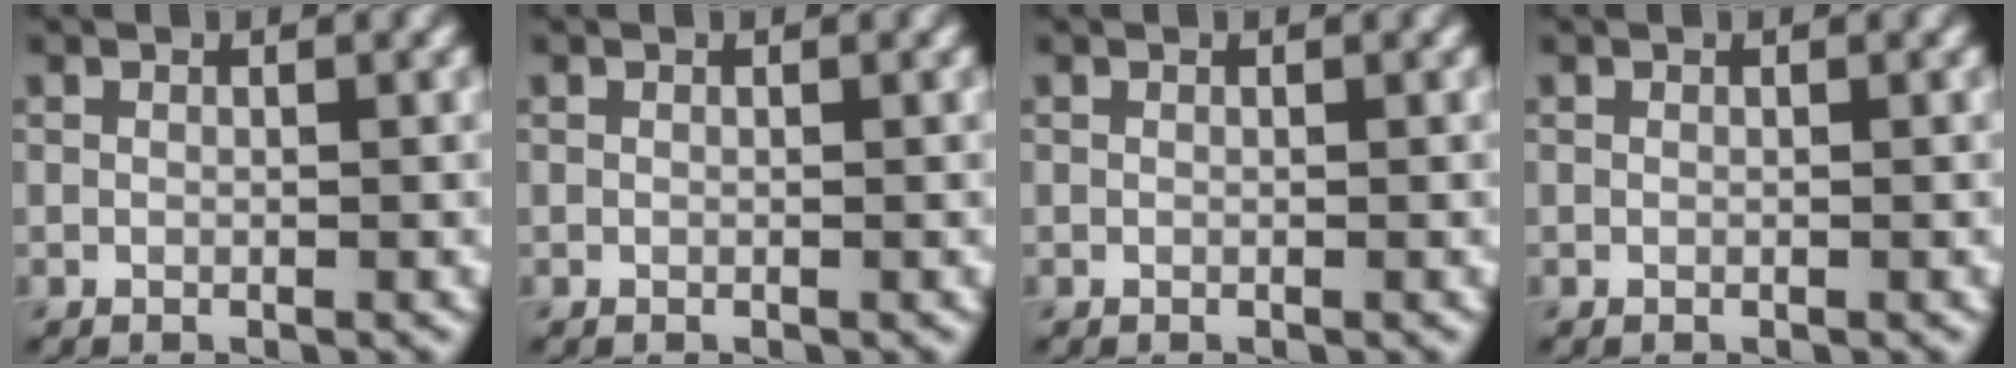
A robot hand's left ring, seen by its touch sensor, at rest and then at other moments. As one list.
[{"total": 0.0}, {"total": 0.0}, {"total": 0.0}]